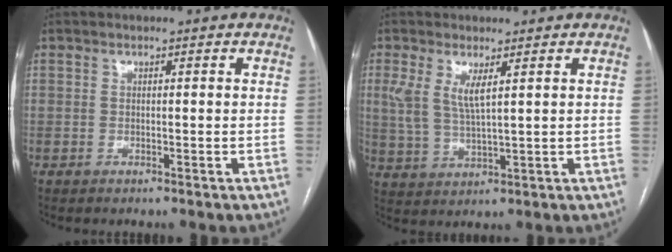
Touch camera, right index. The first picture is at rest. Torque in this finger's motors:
{"motor_torque": [0.84, 0.73, 0.55, 0.15]}